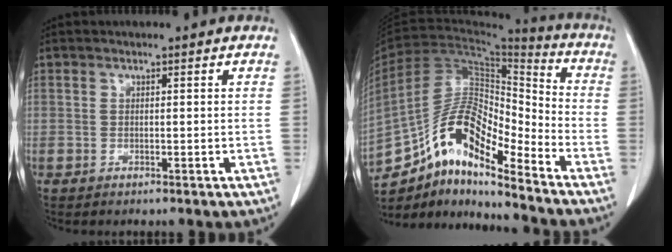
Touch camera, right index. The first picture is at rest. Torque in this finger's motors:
{"motor_torque": [1.09, -0.93, 0.03, -0.02]}